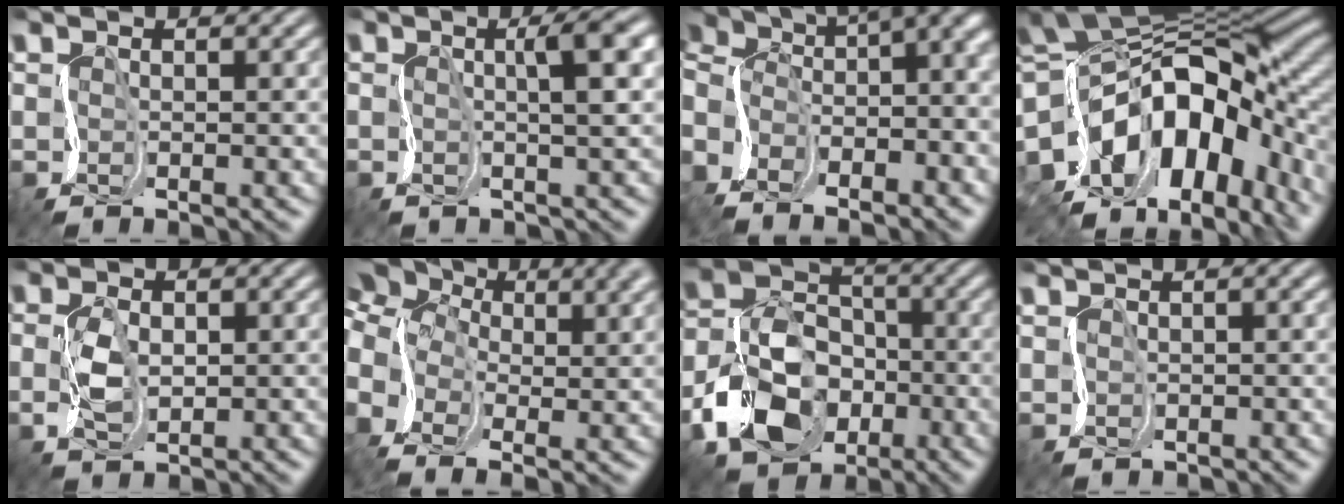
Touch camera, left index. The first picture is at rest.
{"total": 2.7, "force": [1.0, 0.2, 2.5], "torque": [-0.035, 0.015, 0.009]}
{"total": 13.4, "force": [-1.2, 7.1, 11.4], "torque": [-0.195, -0.001, 0.026]}
{"total": 14.3, "force": [-2.1, 8.6, 11.2], "torque": [-0.200, 0.021, -0.034]}
{"total": 1.3, "force": [0.4, 0.9, 0.8], "torque": [-0.046, 0.005, 0.007]}
{"total": 13.0, "force": [0.7, 9.3, 9.0], "torque": [-0.181, 0.008, 0.026]}
{"total": 7.5, "force": [-3.4, 5.8, 3.2], "torque": [-0.078, 0.010, -0.081]}
{"total": 0.8, "force": [0.4, -0.3, -0.6], "torque": [0.013, -0.002, 0.002]}